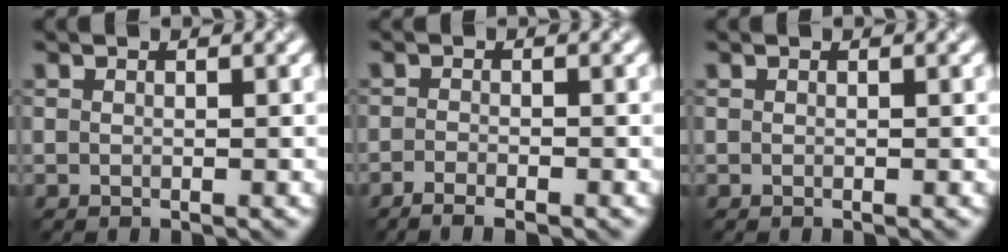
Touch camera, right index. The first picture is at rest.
{"total": 2.8, "force": [-2.1, 0.5, 1.8], "torque": [-0.039, 0.003, -0.031]}
{"total": 0.0}